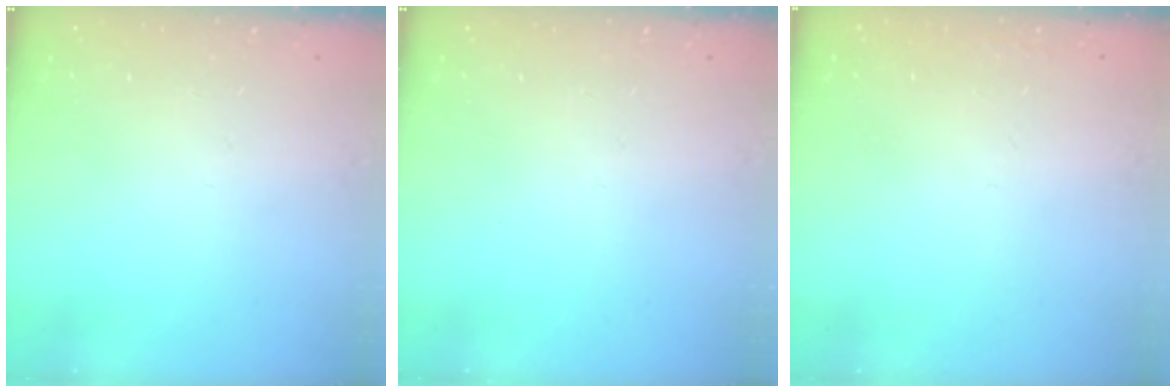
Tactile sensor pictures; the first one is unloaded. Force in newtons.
{"total": 0.0}
{"total": 1.6, "press": 1.5, "slide": 0.1}